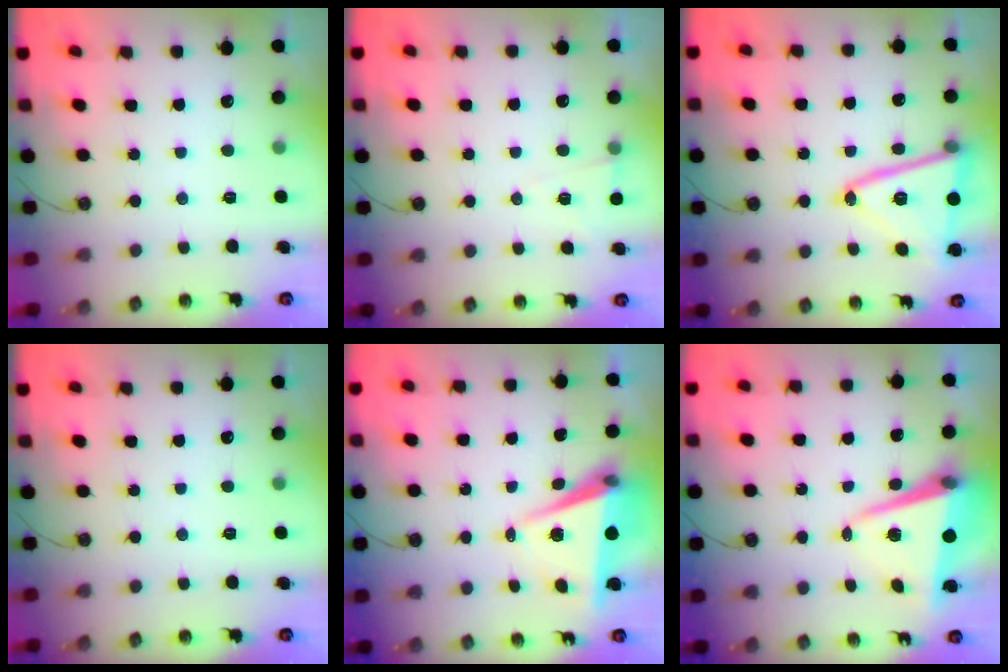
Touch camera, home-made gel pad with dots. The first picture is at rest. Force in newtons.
{"total": 4.9, "press": 4.3, "slide": 2.3}
{"total": 18.7, "press": 18.6, "slide": 2.1}
{"total": 0.0}
{"total": 7.6, "press": 6.3, "slide": 4.4}
{"total": 8.9, "press": 8.7, "slide": 1.8}